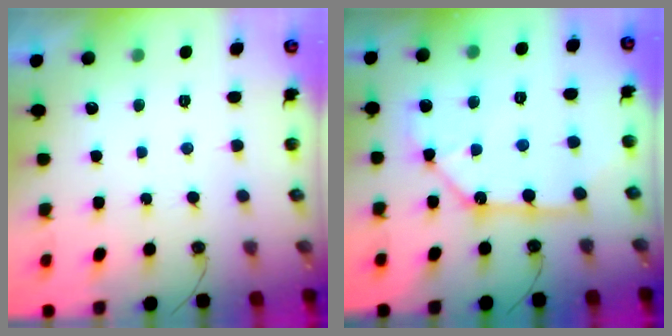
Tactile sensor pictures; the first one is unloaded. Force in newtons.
{"total": 11.8, "press": 11.8, "slide": 1.2}